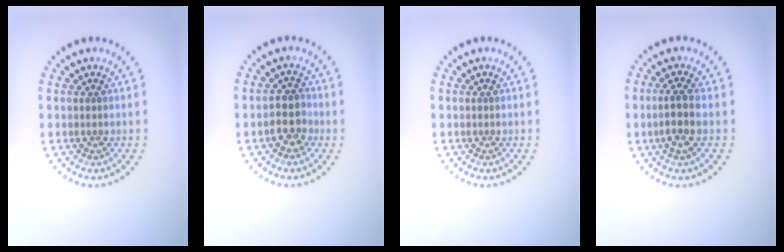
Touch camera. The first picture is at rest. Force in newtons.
{"total": 2.6, "press": 2.4, "slide": 1.1}
{"total": 0.0}
{"total": 2.5, "press": 2.3, "slide": 1.0}